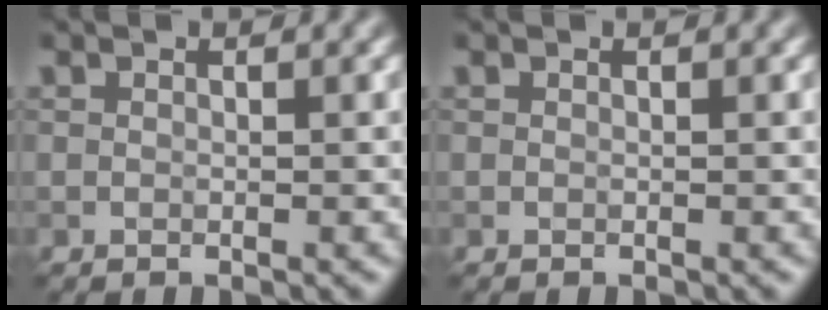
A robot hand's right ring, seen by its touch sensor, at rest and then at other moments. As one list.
[{"total": 0.0}]